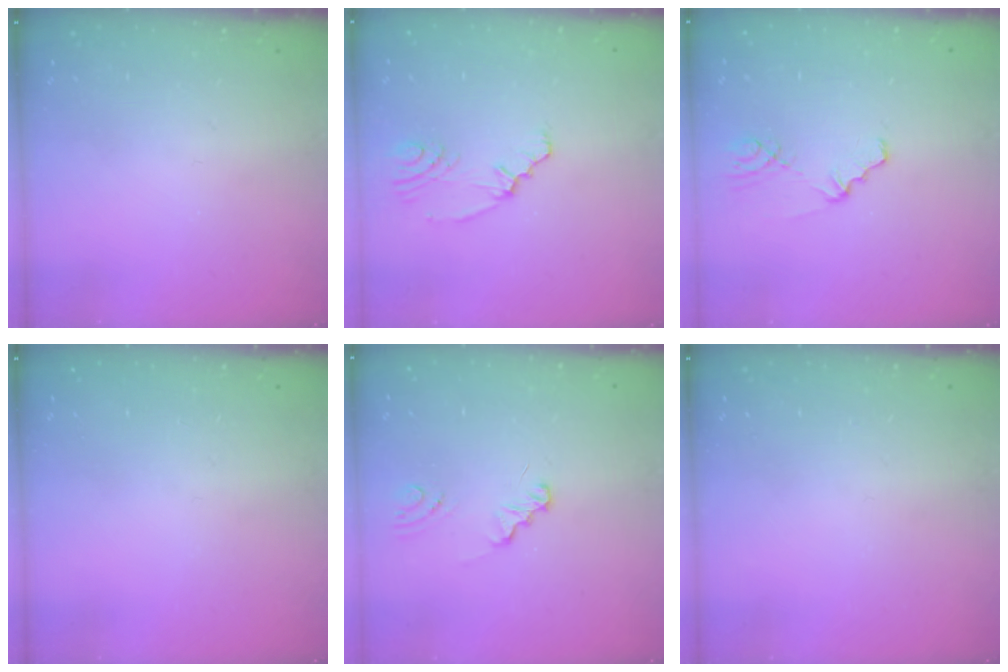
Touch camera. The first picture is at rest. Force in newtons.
{"total": 2.9, "press": 2.1, "slide": 1.9}
{"total": 1.8, "press": 1.8, "slide": 0.3}
{"total": 0.0}
{"total": 1.5, "press": 1.4, "slide": 0.1}
{"total": 0.0}